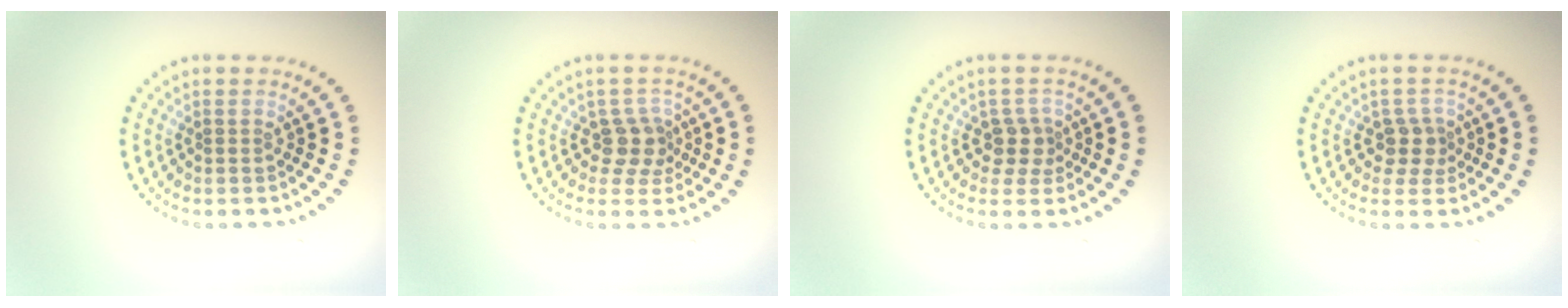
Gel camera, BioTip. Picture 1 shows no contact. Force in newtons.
{"total": 2.6, "press": 2.0, "slide": 1.6}
{"total": 2.2, "press": 1.8, "slide": 1.3}
{"total": 2.2, "press": 1.8, "slide": 1.3}